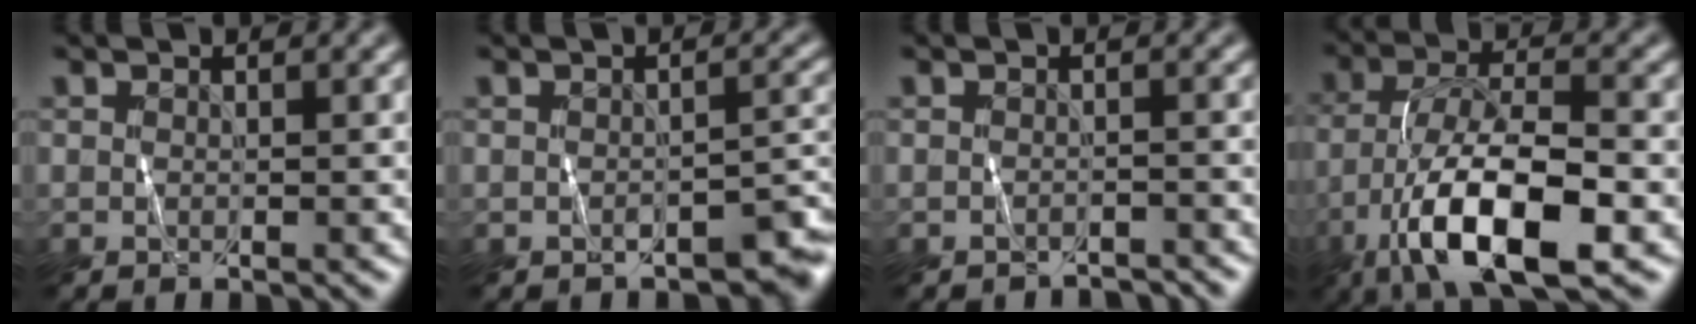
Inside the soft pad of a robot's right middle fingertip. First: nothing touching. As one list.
[{"total": 2.5, "force": [-1.6, 1.2, 1.5], "torque": [-0.017, -0.001, -0.017]}, {"total": 1.8, "force": [-1.8, 0.2, 0.1], "torque": [0.004, 0.000, -0.025]}, {"total": 11.2, "force": [-5.1, 3.8, 9.2], "torque": [-0.169, -0.003, -0.092]}]